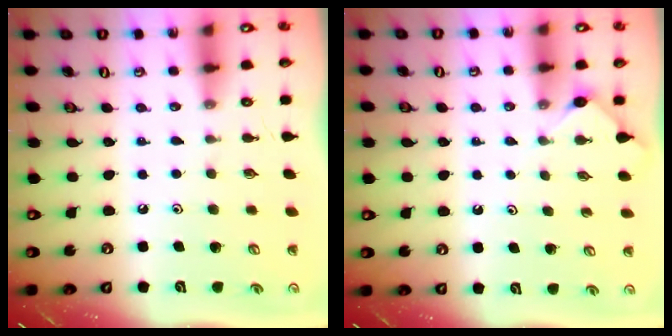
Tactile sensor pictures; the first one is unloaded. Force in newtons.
{"total": 2.4, "press": 2.4, "slide": 0.3}